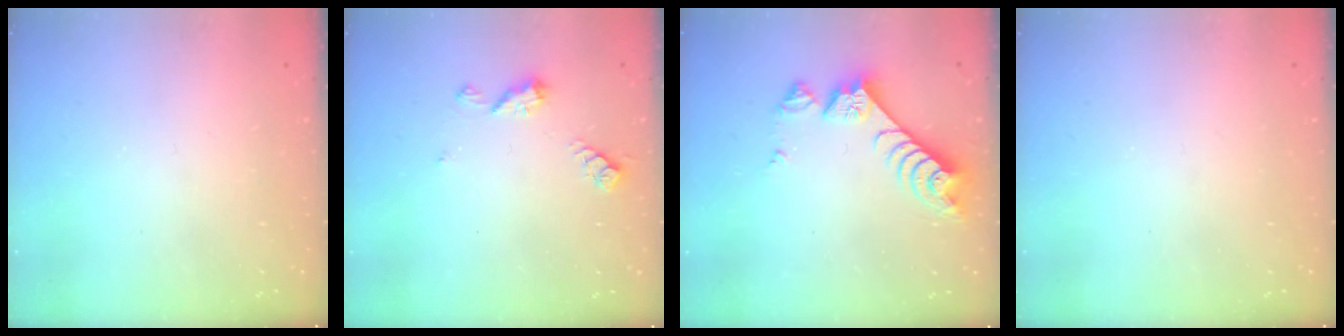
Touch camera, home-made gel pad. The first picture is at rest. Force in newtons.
{"total": 6.3, "press": 6.2, "slide": 0.7}
{"total": 8.8, "press": 8.8, "slide": 0.6}
{"total": 0.0}